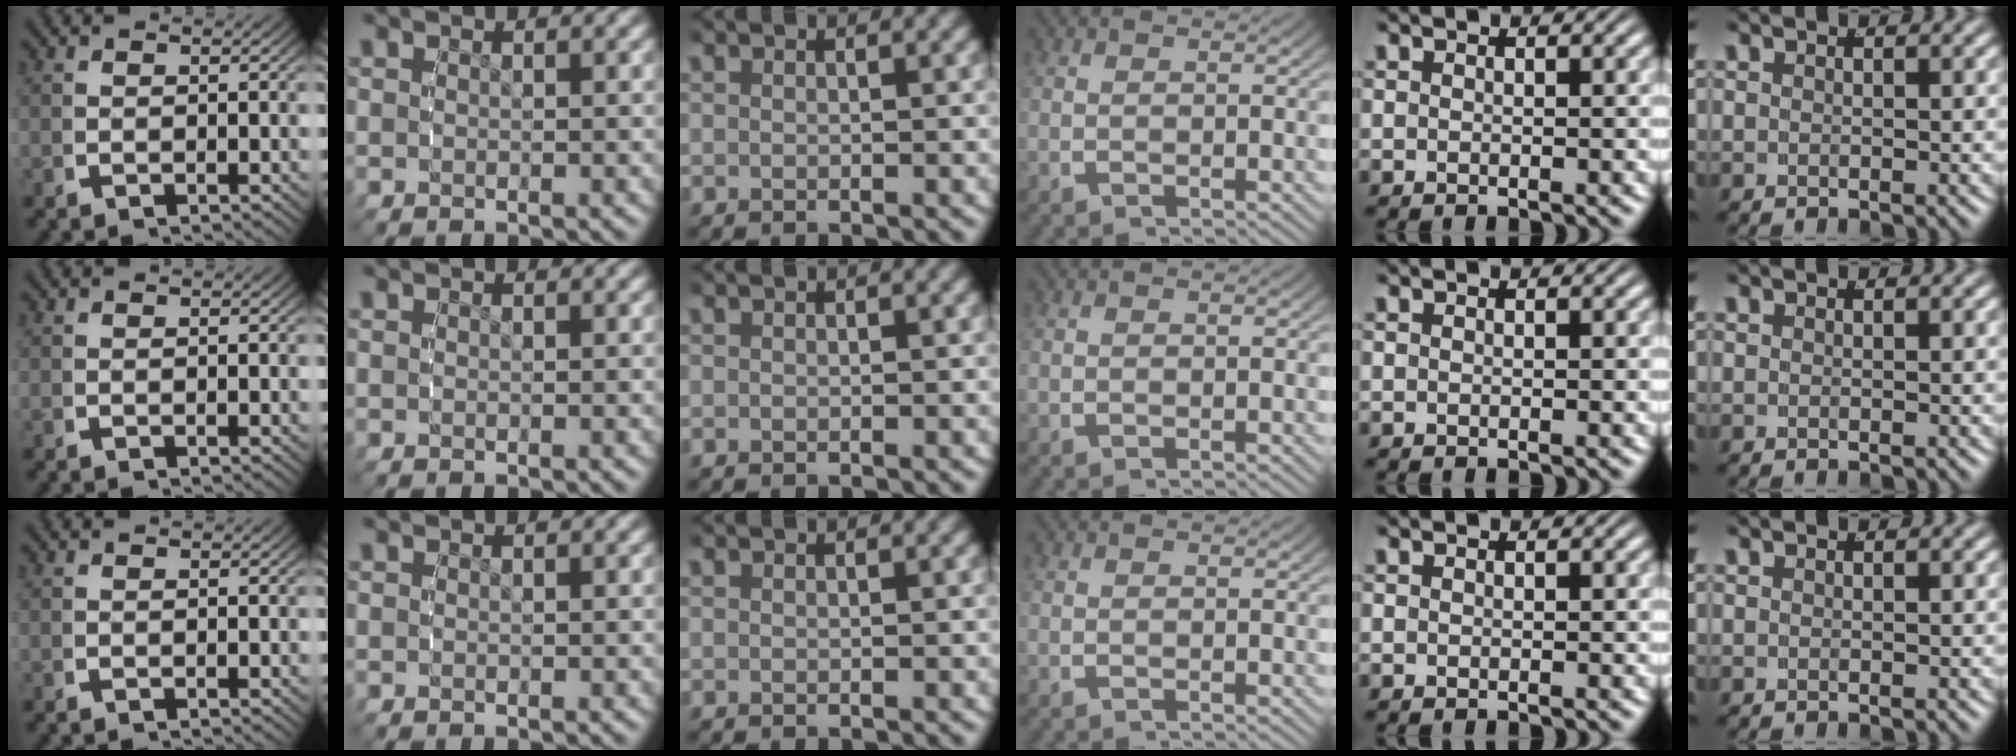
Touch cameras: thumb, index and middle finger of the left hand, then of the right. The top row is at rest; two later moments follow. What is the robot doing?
{"motion": "reach", "object": "toothpaste"}